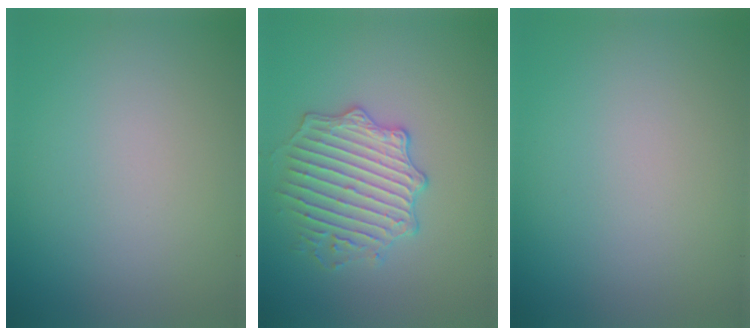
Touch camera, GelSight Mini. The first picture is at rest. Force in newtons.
{"total": 4.0, "press": 4.0, "slide": 0.5}
{"total": 0.0}